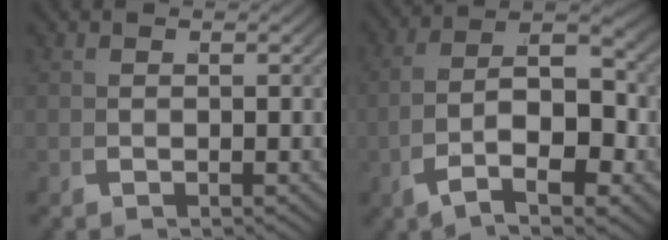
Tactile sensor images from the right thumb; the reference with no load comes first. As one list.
[{"total": 10.7, "force": [-0.6, 6.1, 8.9], "torque": [-0.169, -0.029, 0.000]}]